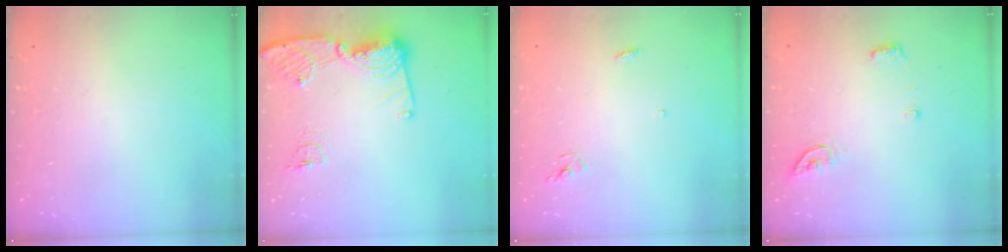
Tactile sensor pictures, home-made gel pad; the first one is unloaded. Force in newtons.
{"total": 13.9, "press": 13.8, "slide": 1.5}
{"total": 2.9, "press": 2.9, "slide": 0.2}
{"total": 5.5, "press": 5.5, "slide": 0.2}